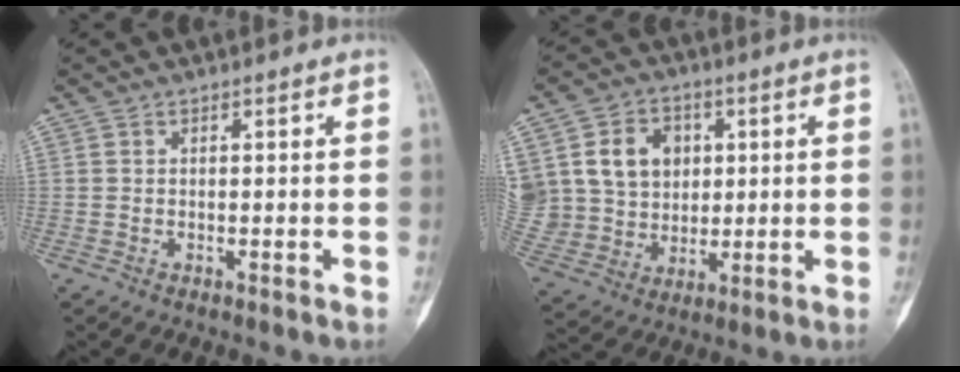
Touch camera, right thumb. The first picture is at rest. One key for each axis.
{"total": 16.8, "fx": 4.2, "fy": 14.0, "fz": 8.3, "tx": -0.142, "ty": 0.013, "tz": 0.094}